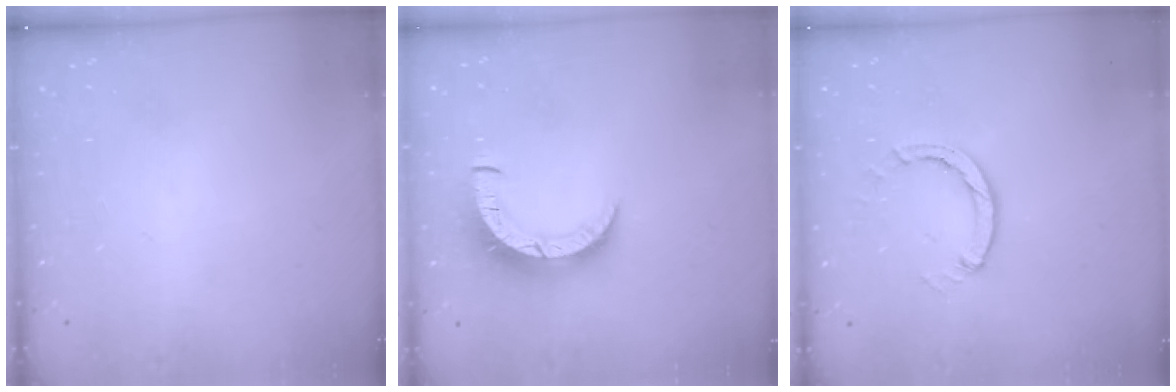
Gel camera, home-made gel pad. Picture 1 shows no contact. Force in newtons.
{"total": 8.7, "press": 8.7, "slide": 0.9}
{"total": 2.7, "press": 2.7, "slide": 0.3}